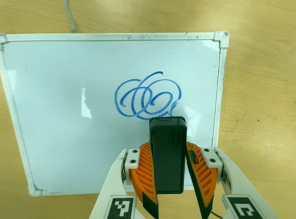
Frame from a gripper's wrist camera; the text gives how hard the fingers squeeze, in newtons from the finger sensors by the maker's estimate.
{"total": 6.7, "left": 6.3, "right": 7.0}